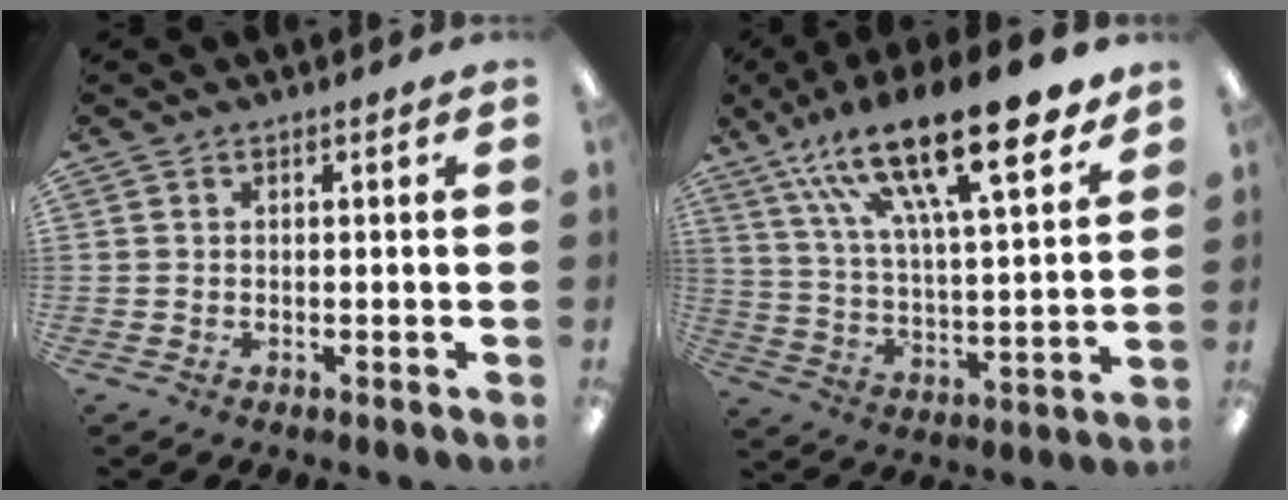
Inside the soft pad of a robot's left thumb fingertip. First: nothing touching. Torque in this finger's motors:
{"motor_torque": [2.85, 2.16, 2.03, -0.74, 0.30]}